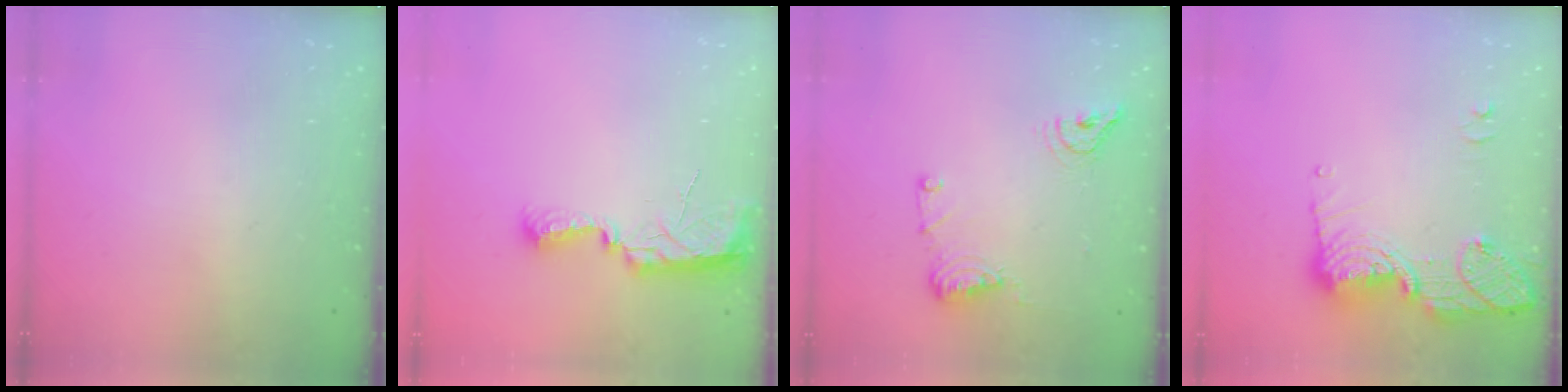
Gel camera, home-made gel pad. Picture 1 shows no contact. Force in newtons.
{"total": 7.9, "press": 7.8, "slide": 0.8}
{"total": 8.9, "press": 8.7, "slide": 1.7}
{"total": 14.5, "press": 14.3, "slide": 2.9}